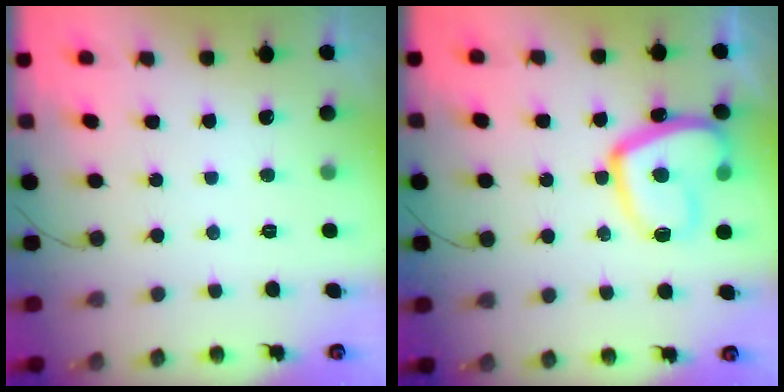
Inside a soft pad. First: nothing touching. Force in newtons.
{"total": 15.8, "press": 15.7, "slide": 1.9}